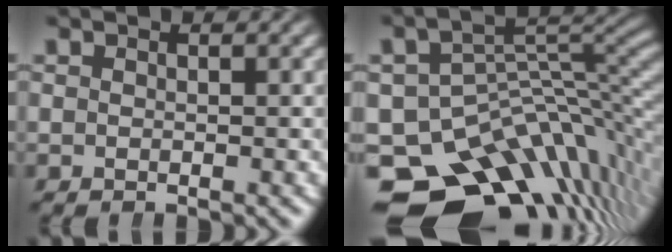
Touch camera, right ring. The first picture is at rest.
{"total": 18.9, "force": [-9.4, 12.1, 11.0], "torque": [-0.178, -0.054, -0.136]}